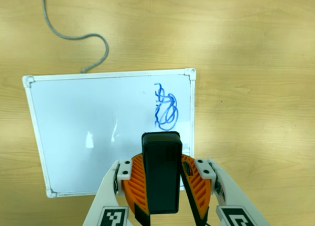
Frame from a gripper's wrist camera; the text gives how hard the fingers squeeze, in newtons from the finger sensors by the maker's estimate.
{"total": 7.8, "left": 8.5, "right": 7.2}